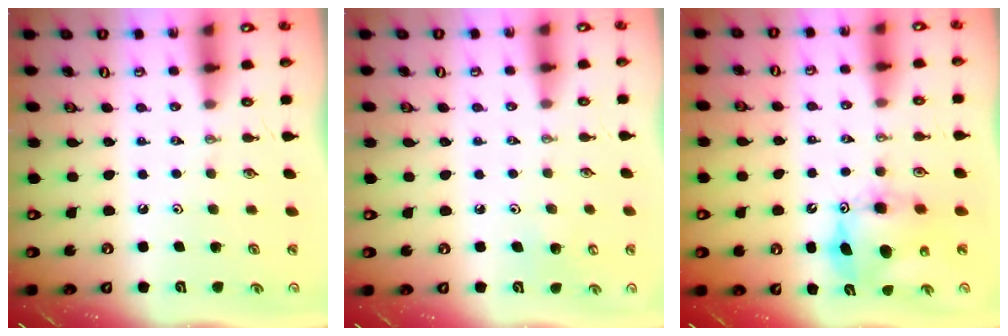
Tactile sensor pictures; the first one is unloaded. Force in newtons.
{"total": 5.9, "press": 5.9, "slide": 0.6}
{"total": 9.9, "press": 9.9, "slide": 0.9}